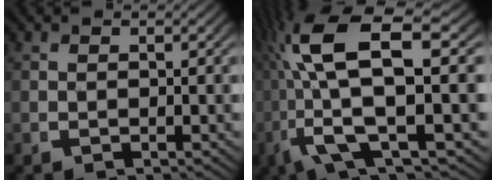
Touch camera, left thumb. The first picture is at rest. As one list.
[{"total": 11.9, "force": [0.7, 5.4, 10.6], "torque": [-0.225, -0.028, 0.020]}]